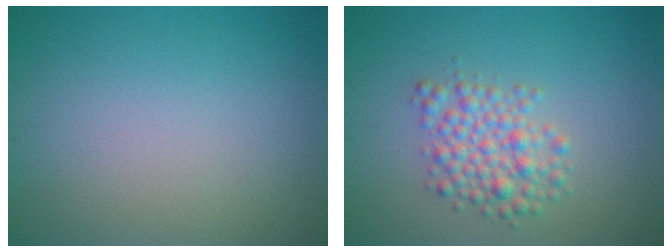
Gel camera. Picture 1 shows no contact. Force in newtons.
{"total": 3.6, "press": 3.6, "slide": 0.1}